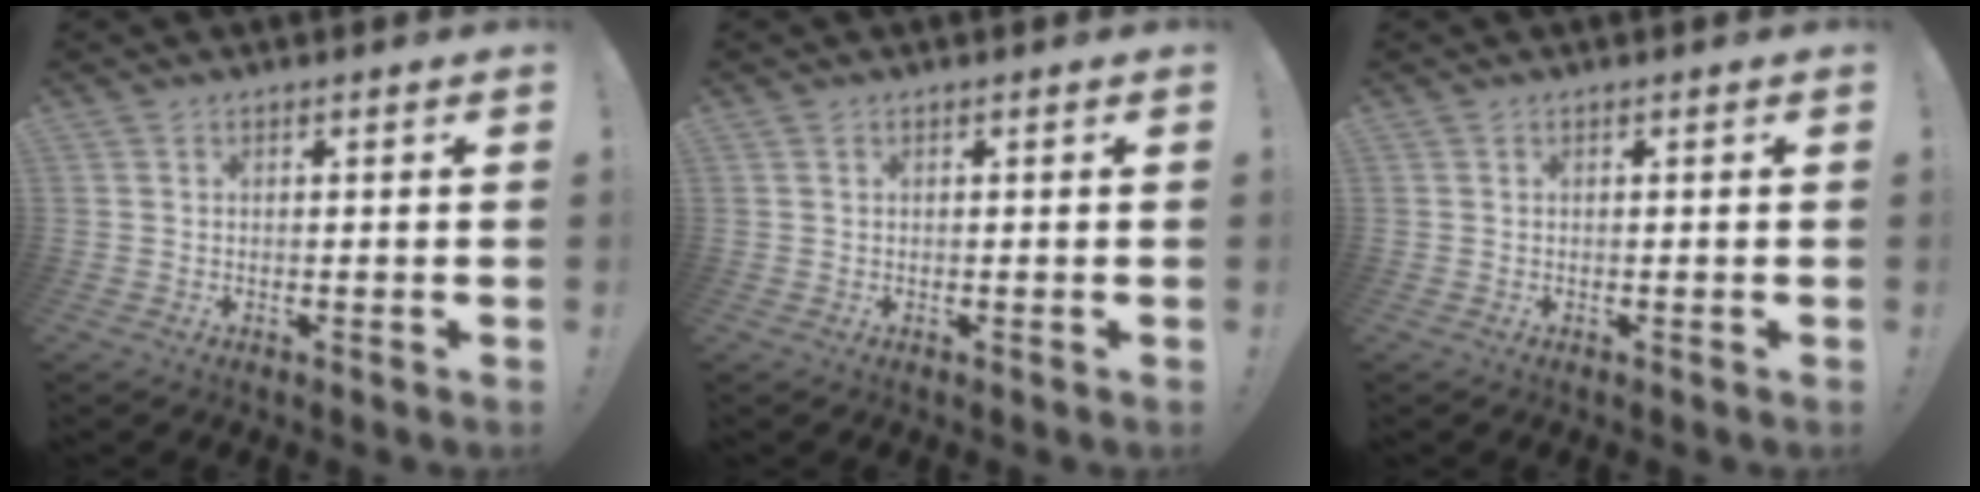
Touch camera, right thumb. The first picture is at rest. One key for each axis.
{"total": 0.0}
{"total": 0.0}